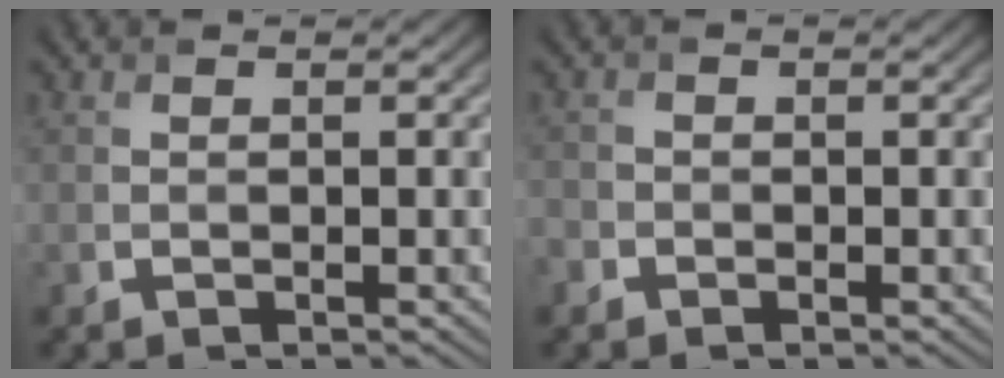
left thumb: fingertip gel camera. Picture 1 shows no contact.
{"total": 1.3, "force": [-1.0, 0.8, 0.1], "torque": [-0.003, -0.003, -0.027]}